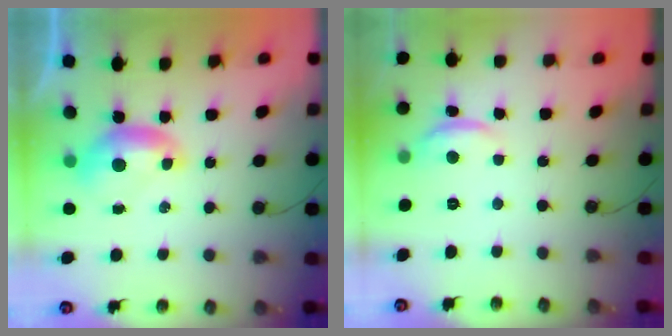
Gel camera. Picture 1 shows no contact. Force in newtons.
{"total": 2.6, "press": 2.6, "slide": 0.5}